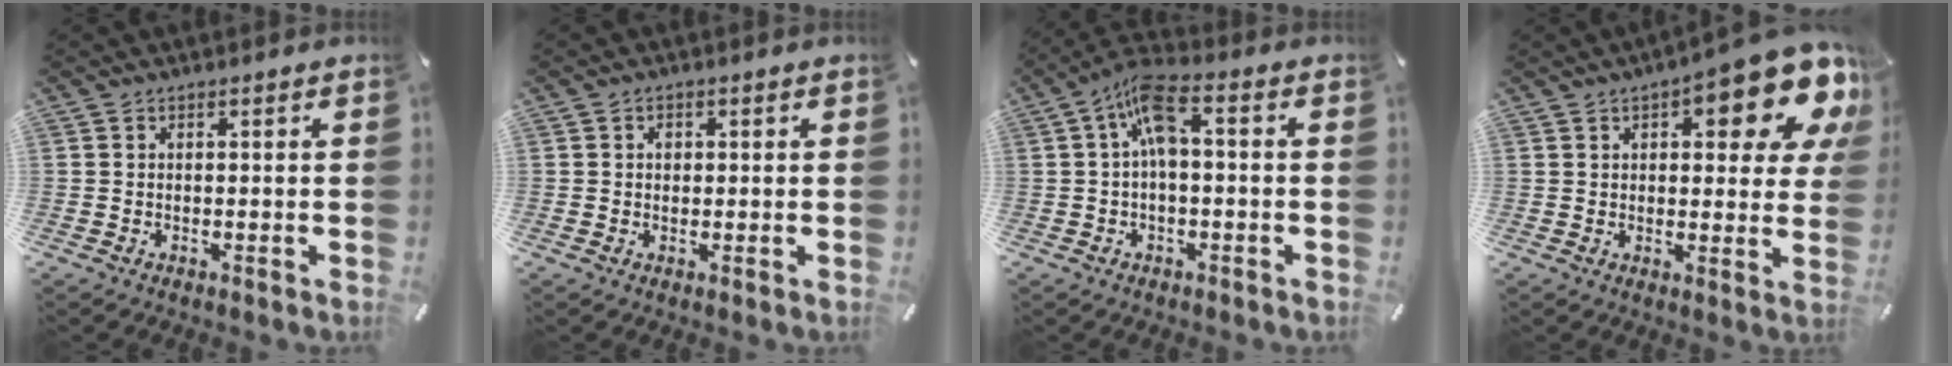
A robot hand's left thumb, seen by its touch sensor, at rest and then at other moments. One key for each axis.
{"total": 1.3, "fx": 0.2, "fy": 1.2, "fz": 0.6, "tx": 0.003, "ty": 0.000, "tz": -0.001}
{"total": 8.5, "fx": 0.9, "fy": 3.6, "fz": 7.7, "tx": -0.155, "ty": 0.003, "tz": 0.015}
{"total": 17.0, "fx": 8.6, "fy": 6.1, "fz": 13.3, "tx": -0.168, "ty": -0.053, "tz": 0.137}